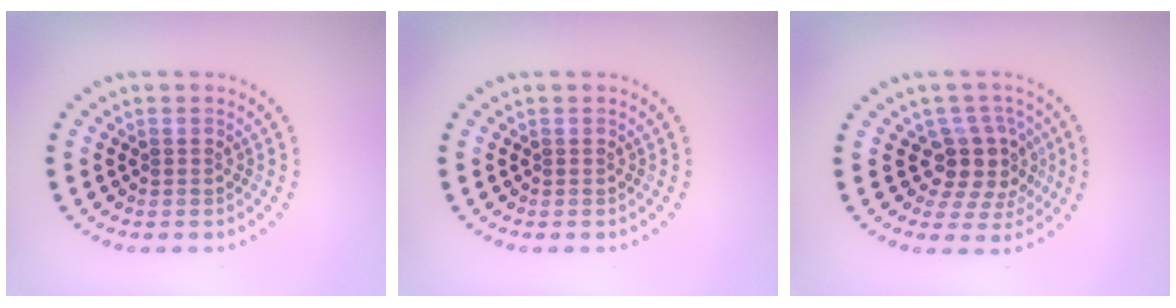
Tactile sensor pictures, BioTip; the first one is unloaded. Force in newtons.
{"total": 0.0}
{"total": 4.1, "press": 3.2, "slide": 2.5}